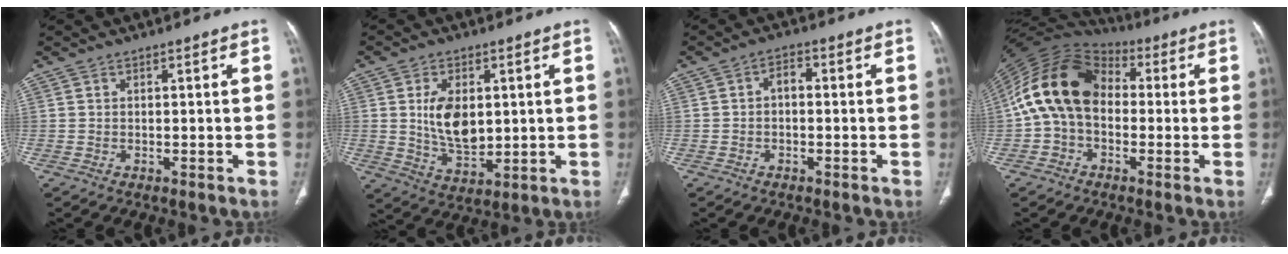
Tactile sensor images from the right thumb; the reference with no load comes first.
{"total": 10.0, "force": [1.5, 6.0, 7.8], "torque": [-0.122, -0.017, 0.041]}
{"total": 2.7, "force": [-0.3, 1.7, 2.1], "torque": [-0.029, 0.013, -0.011]}
{"total": 16.1, "force": [0.5, 11.3, 11.6], "torque": [-0.208, 0.041, -0.004]}